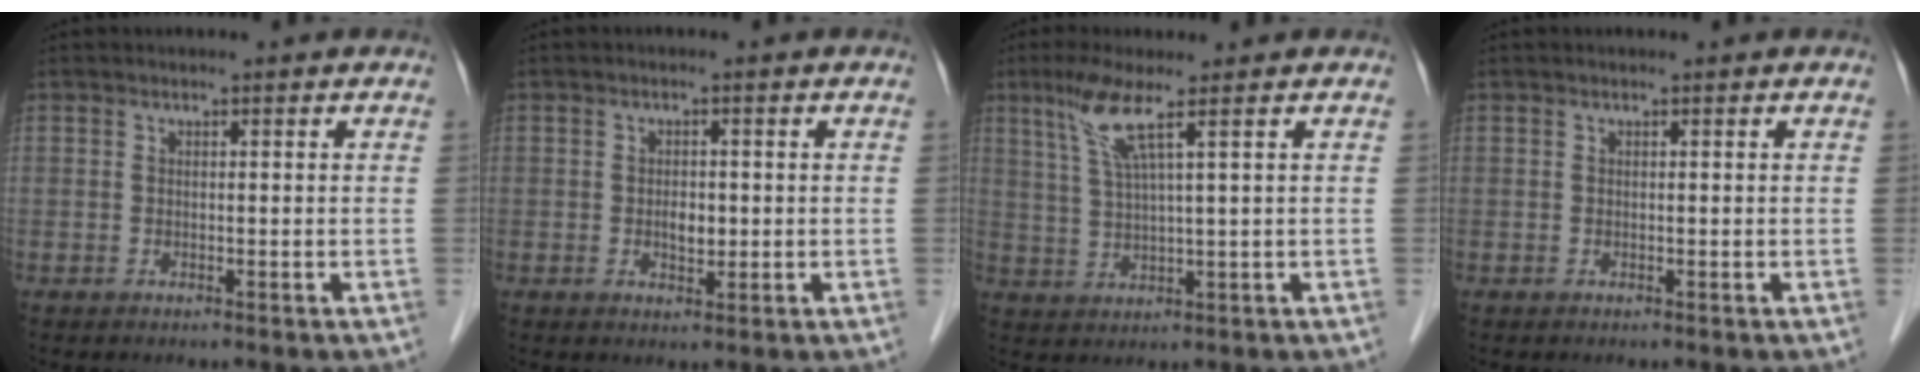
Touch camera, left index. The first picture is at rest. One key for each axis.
{"total": 2.3, "fx": -0.4, "fy": 1.3, "fz": 1.8, "tx": -0.032, "ty": -0.003, "tz": -0.004}
{"total": 5.8, "fx": 3.1, "fy": -0.4, "fz": 4.9, "tx": -0.107, "ty": 0.003, "tz": 0.067}
{"total": 0.0}